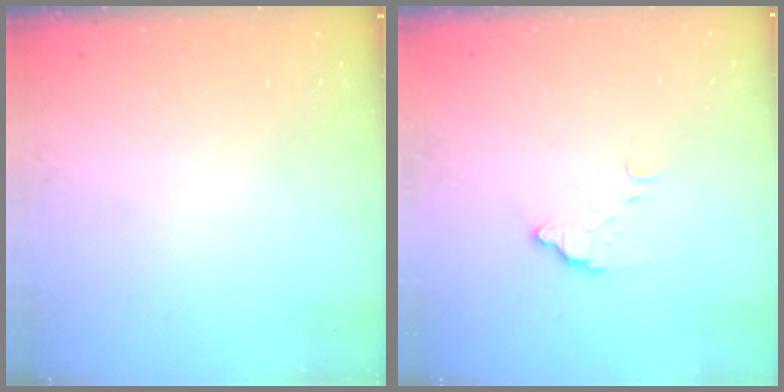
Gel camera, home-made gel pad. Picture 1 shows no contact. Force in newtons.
{"total": 6.0, "press": 6.0, "slide": 0.4}